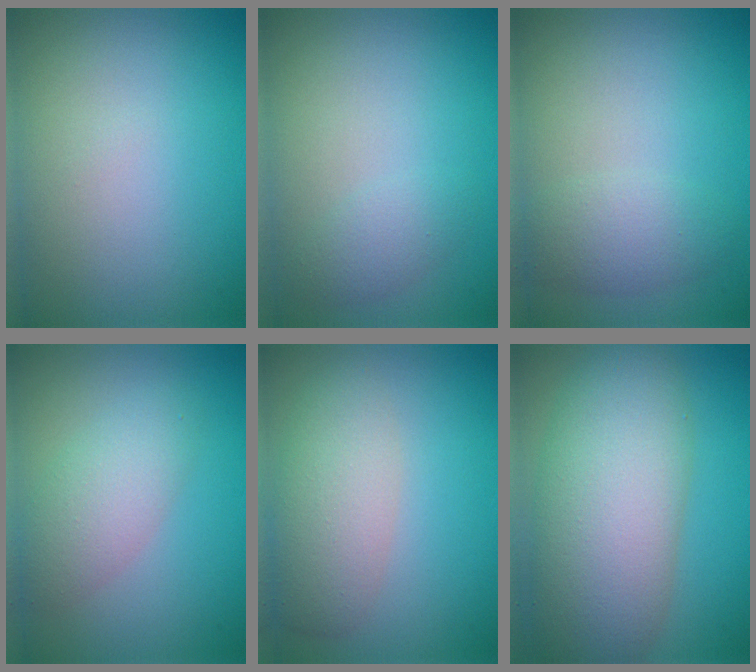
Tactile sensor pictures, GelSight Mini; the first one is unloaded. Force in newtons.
{"total": 1.6, "press": 1.6, "slide": 0.1}
{"total": 2.5, "press": 2.5, "slide": 0.1}
{"total": 3.4, "press": 3.4, "slide": 0.3}
{"total": 4.1, "press": 4.1, "slide": 0.1}
{"total": 10.0, "press": 10.0, "slide": 0.3}